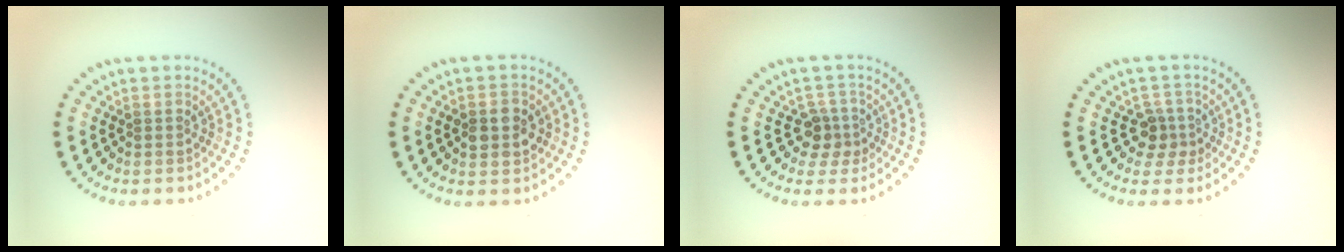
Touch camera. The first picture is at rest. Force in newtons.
{"total": 2.8, "press": 2.8, "slide": 0.2}
{"total": 2.3, "press": 1.8, "slide": 1.5}
{"total": 2.5, "press": 1.8, "slide": 1.7}